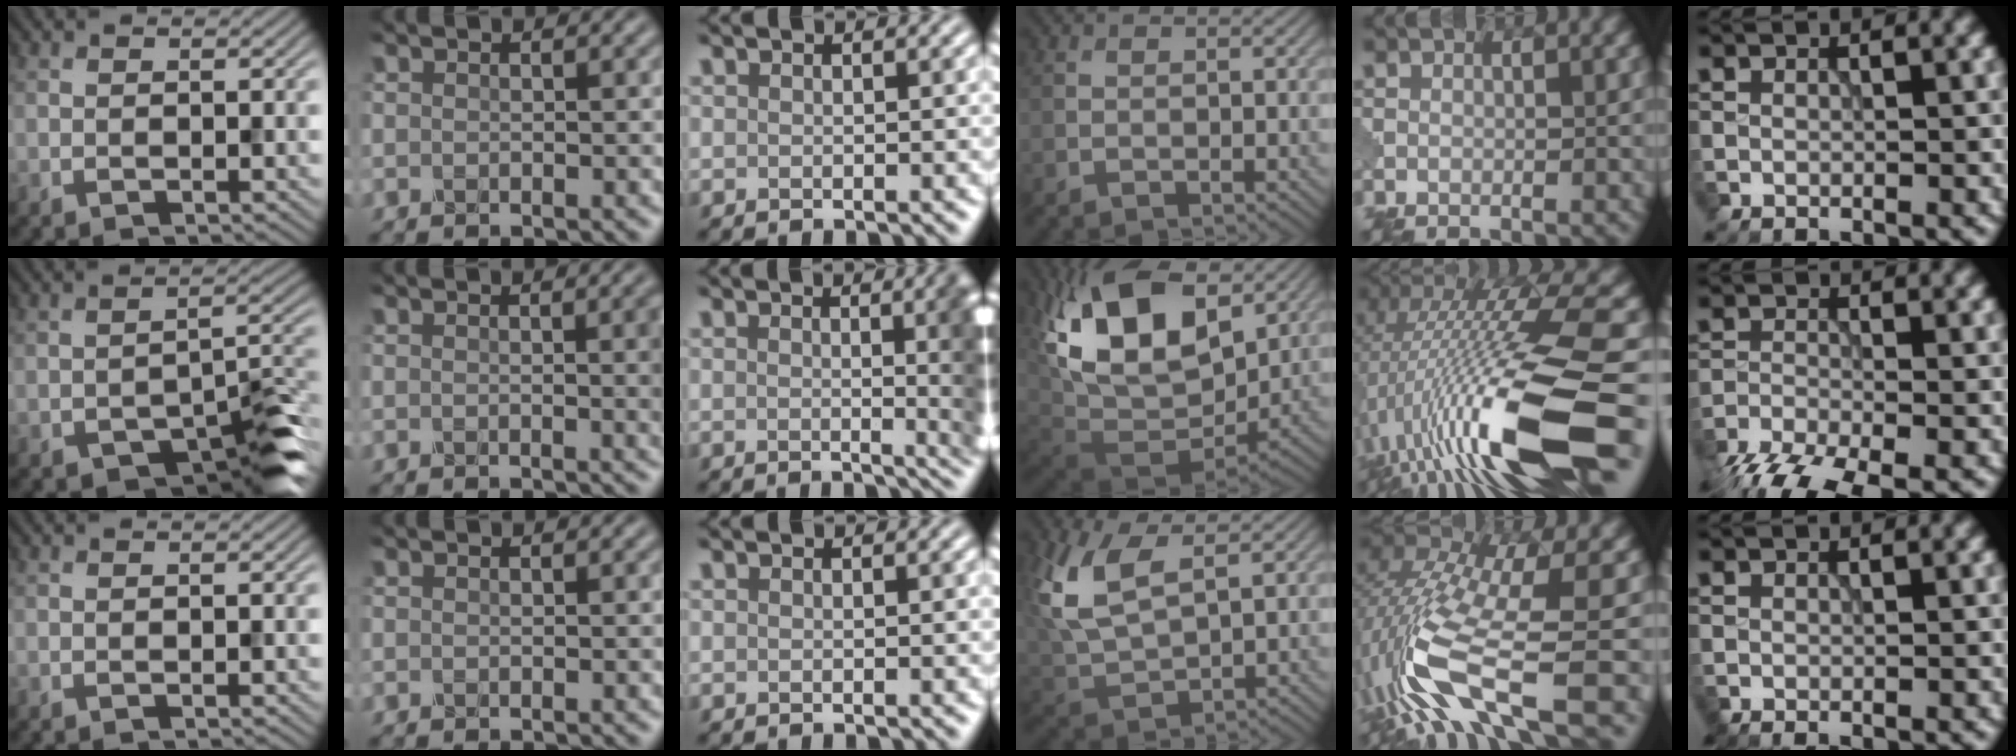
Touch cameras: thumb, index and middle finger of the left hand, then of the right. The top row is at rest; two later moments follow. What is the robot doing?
{"motion": "disassemble", "object": "pitcher"}